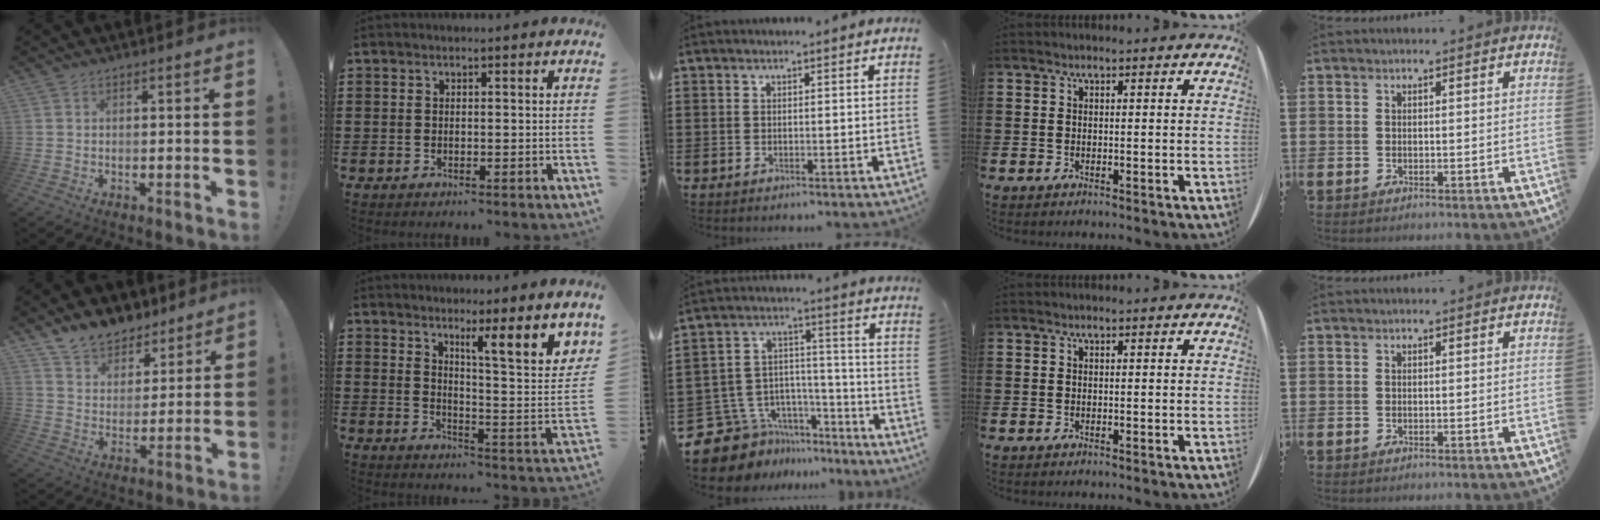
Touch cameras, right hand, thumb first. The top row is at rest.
{"thumb": {"total": 10.2, "force": [8.7, 5.0, 1.6], "torque": [-0.041, -0.070, 0.170]}, "index": {"total": 8.2, "force": [5.3, 0.6, 6.2], "torque": [-0.100, -0.033, 0.083]}, "middle": {"total": 9.6, "force": [-7.6, 5.7, 1.2], "torque": [-0.056, 0.002, -0.142]}}